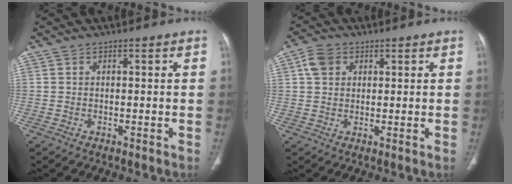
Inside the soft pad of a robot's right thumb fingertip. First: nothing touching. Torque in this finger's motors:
{"motor_torque": [-0.08, 0.21, 0.19, -0.21, 0.01]}